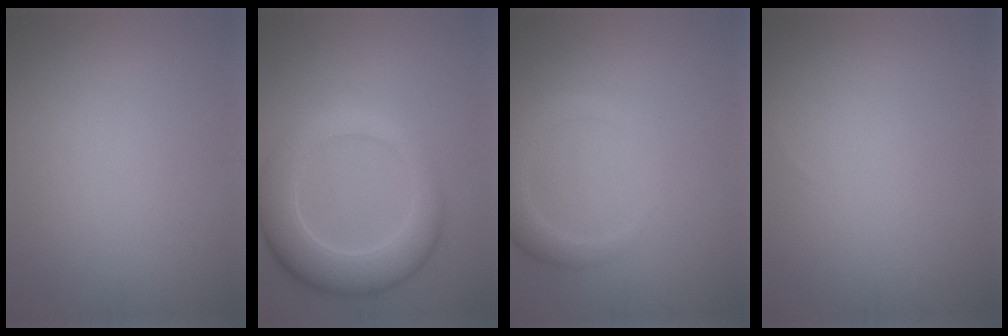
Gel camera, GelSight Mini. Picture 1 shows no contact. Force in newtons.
{"total": 6.8, "press": 6.8, "slide": 0.4}
{"total": 2.8, "press": 2.8, "slide": 0.4}
{"total": 0.0}